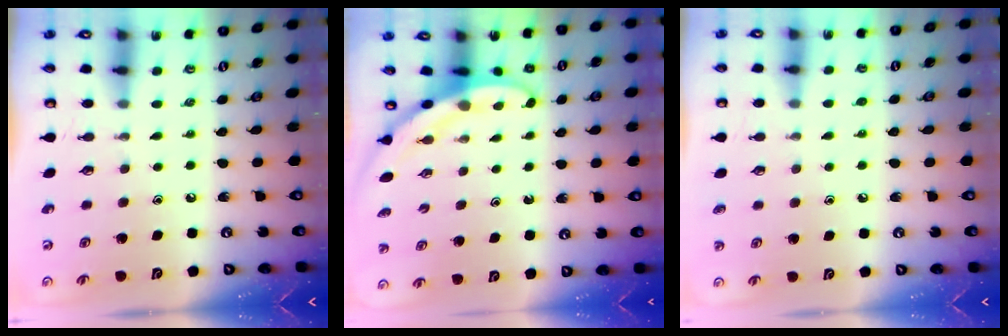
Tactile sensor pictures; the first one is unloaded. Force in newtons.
{"total": 3.2, "press": 3.2, "slide": 0.2}
{"total": 4.8, "press": 4.7, "slide": 0.2}